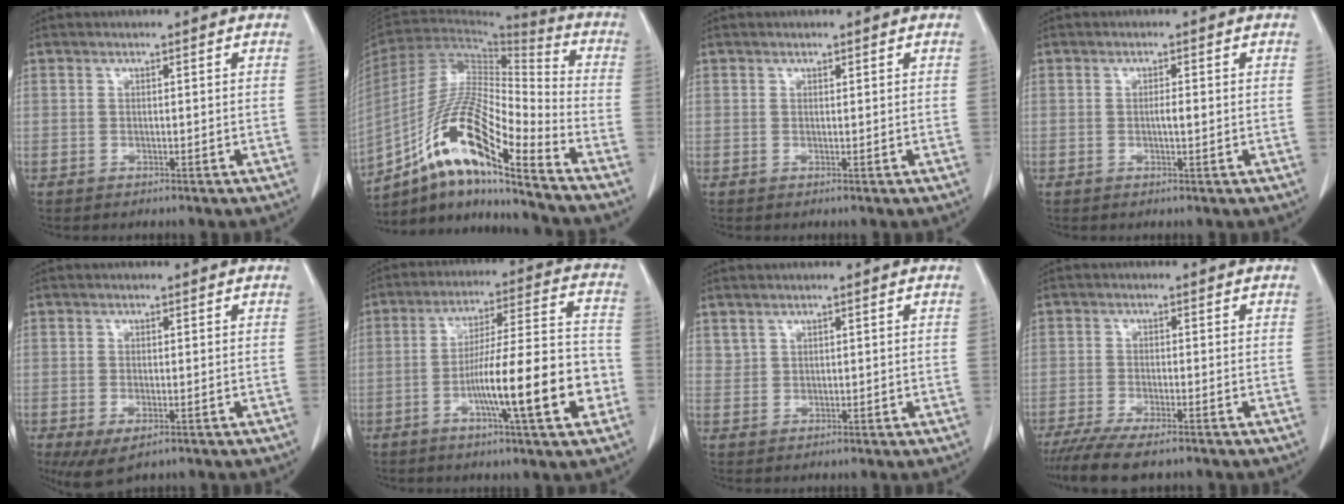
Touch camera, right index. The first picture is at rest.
{"total": 17.2, "force": [-10.8, 1.9, 13.2], "torque": [-0.256, 0.000, -0.193]}
{"total": 0.0}
{"total": 1.5, "force": [0.0, 0.3, 1.4], "torque": [-0.027, 0.002, 0.000]}
{"total": 4.6, "force": [-2.4, 1.9, 3.5], "torque": [-0.062, -0.012, -0.029]}
{"total": 15.8, "force": [-4.9, 1.3, 15.0], "torque": [-0.239, 0.008, -0.075]}
{"total": 1.5, "force": [1.2, 0.9, 0.1], "torque": [0.010, 0.003, 0.024]}
{"total": 7.7, "force": [-6.1, 1.2, 4.6], "torque": [-0.073, -0.016, -0.097]}